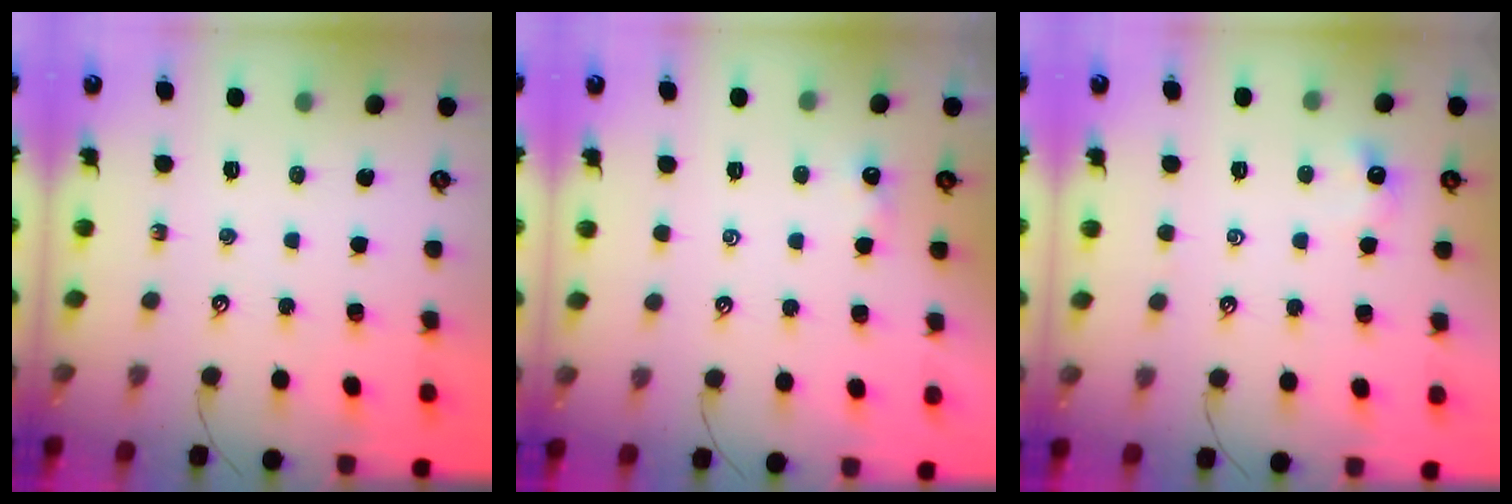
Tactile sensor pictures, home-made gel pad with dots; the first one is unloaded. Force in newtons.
{"total": 1.7, "press": 1.7, "slide": 0.3}
{"total": 0.7, "press": 0.6, "slide": 0.4}